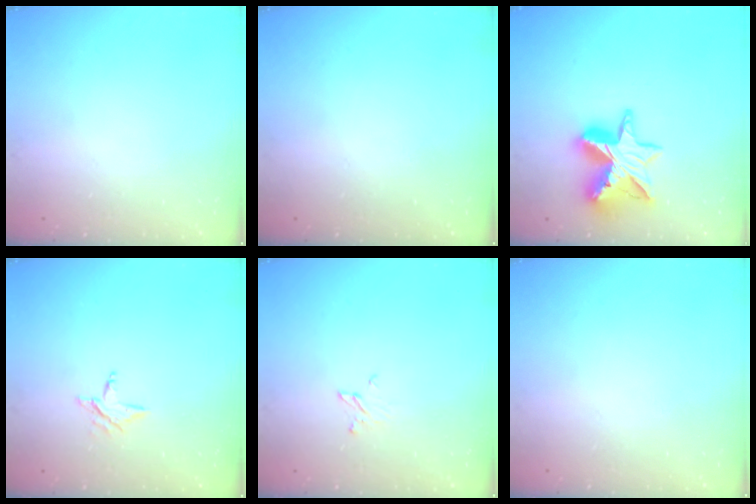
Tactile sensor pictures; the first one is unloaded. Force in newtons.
{"total": 0.0}
{"total": 14.7, "press": 14.6, "slide": 1.5}
{"total": 3.1, "press": 3.1, "slide": 0.3}
{"total": 2.9, "press": 2.9, "slide": 0.2}
{"total": 0.0}